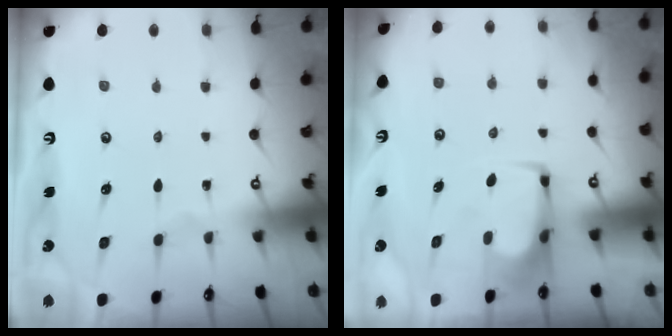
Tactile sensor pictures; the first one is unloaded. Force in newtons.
{"total": 0.0}